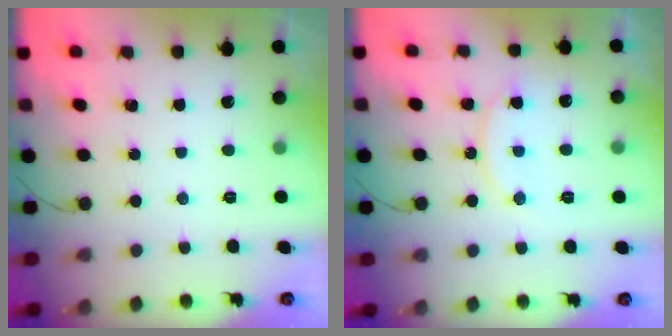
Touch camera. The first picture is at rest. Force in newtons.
{"total": 10.6, "press": 10.6, "slide": 0.8}